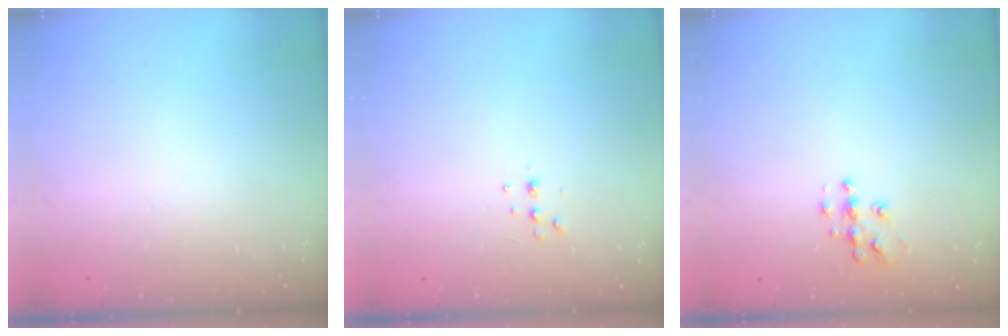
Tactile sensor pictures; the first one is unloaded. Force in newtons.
{"total": 4.1, "press": 3.9, "slide": 1.3}
{"total": 7.0, "press": 6.9, "slide": 0.3}